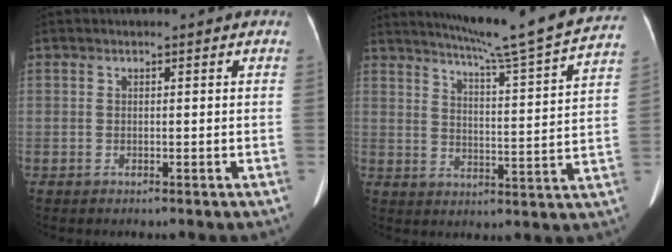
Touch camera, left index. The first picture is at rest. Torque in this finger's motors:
{"motor_torque": [0.26, -1.11, 0.01, 0.06]}